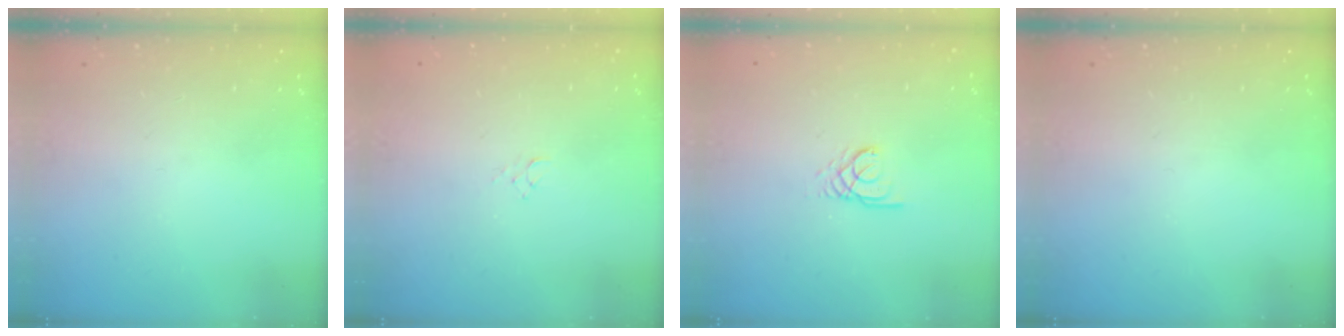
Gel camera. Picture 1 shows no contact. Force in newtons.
{"total": 2.9, "press": 2.9, "slide": 0.3}
{"total": 2.4, "press": 2.4, "slide": 0.3}
{"total": 0.0}